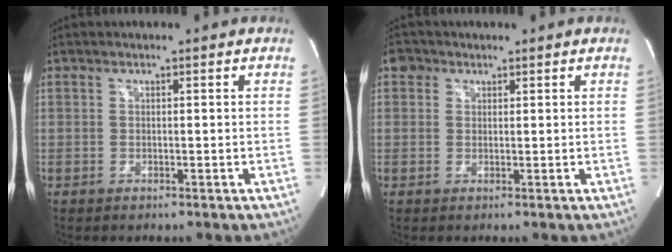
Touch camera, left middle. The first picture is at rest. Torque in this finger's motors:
{"motor_torque": [0.09, 0.03, -0.05, 0.00]}